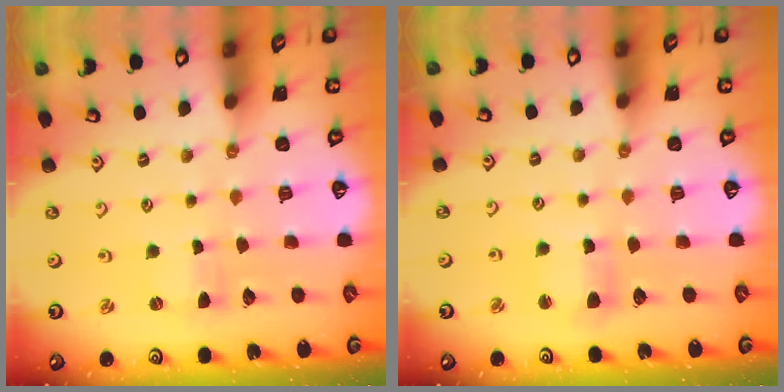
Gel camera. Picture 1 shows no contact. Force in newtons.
{"total": 4.7, "press": 4.7, "slide": 0.6}